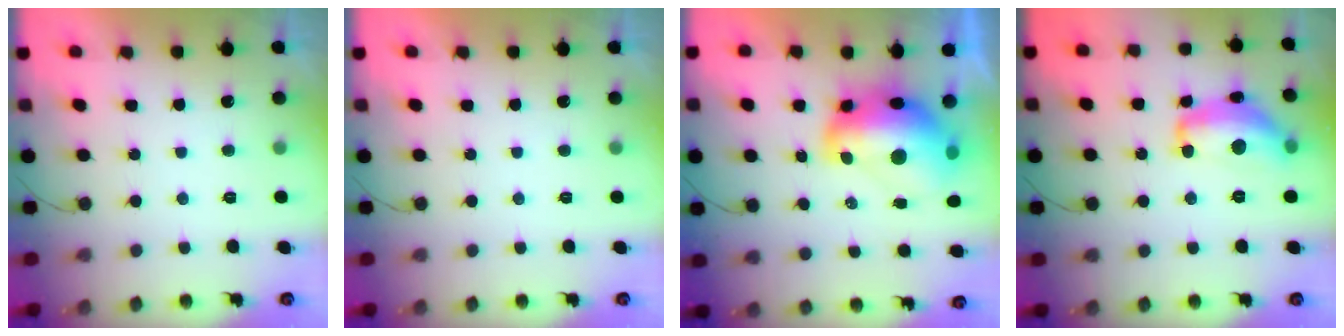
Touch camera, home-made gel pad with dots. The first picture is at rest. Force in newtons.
{"total": 0.0}
{"total": 16.3, "press": 16.2, "slide": 1.9}
{"total": 14.1, "press": 14.1, "slide": 0.8}